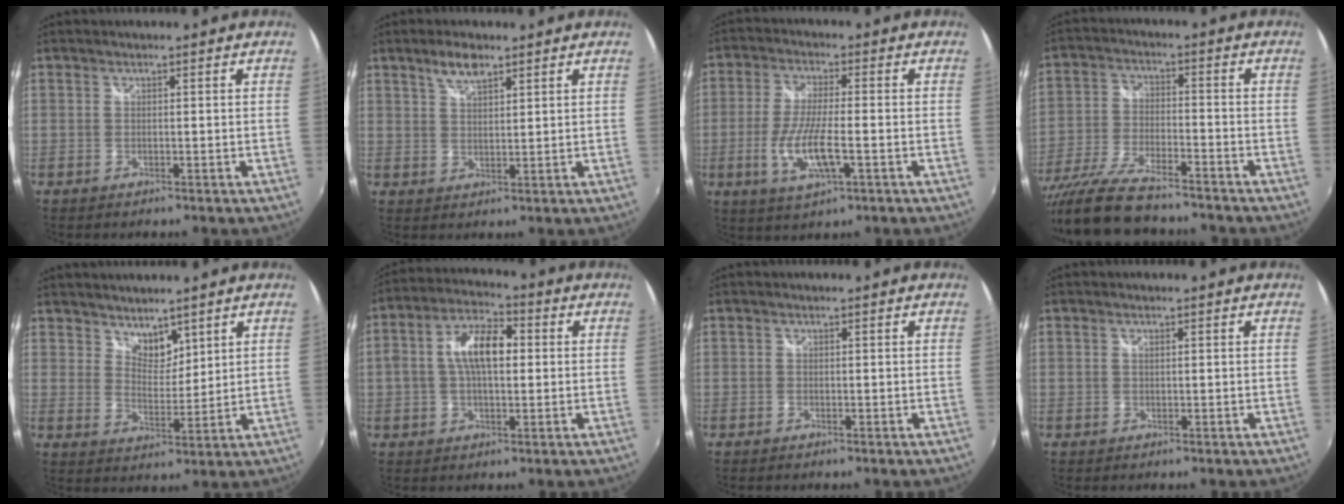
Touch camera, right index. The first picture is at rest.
{"total": 4.4, "force": [3.0, 1.6, 2.8], "torque": [-0.049, 0.005, 0.056]}
{"total": 9.7, "force": [-2.9, 2.5, 8.9], "torque": [-0.183, -0.014, -0.054]}
{"total": 16.8, "force": [-14.1, 3.4, 8.4], "torque": [-0.180, -0.044, -0.250]}
{"total": 5.0, "force": [4.1, 2.4, 1.4], "torque": [-0.012, -0.001, 0.074]}
{"total": 9.6, "force": [0.8, 4.6, 8.4], "torque": [-0.160, 0.022, 0.010]}
{"total": 0.0}
{"total": 0.5, "force": [0.3, 0.3, 0.4], "torque": [-0.007, 0.001, 0.004]}